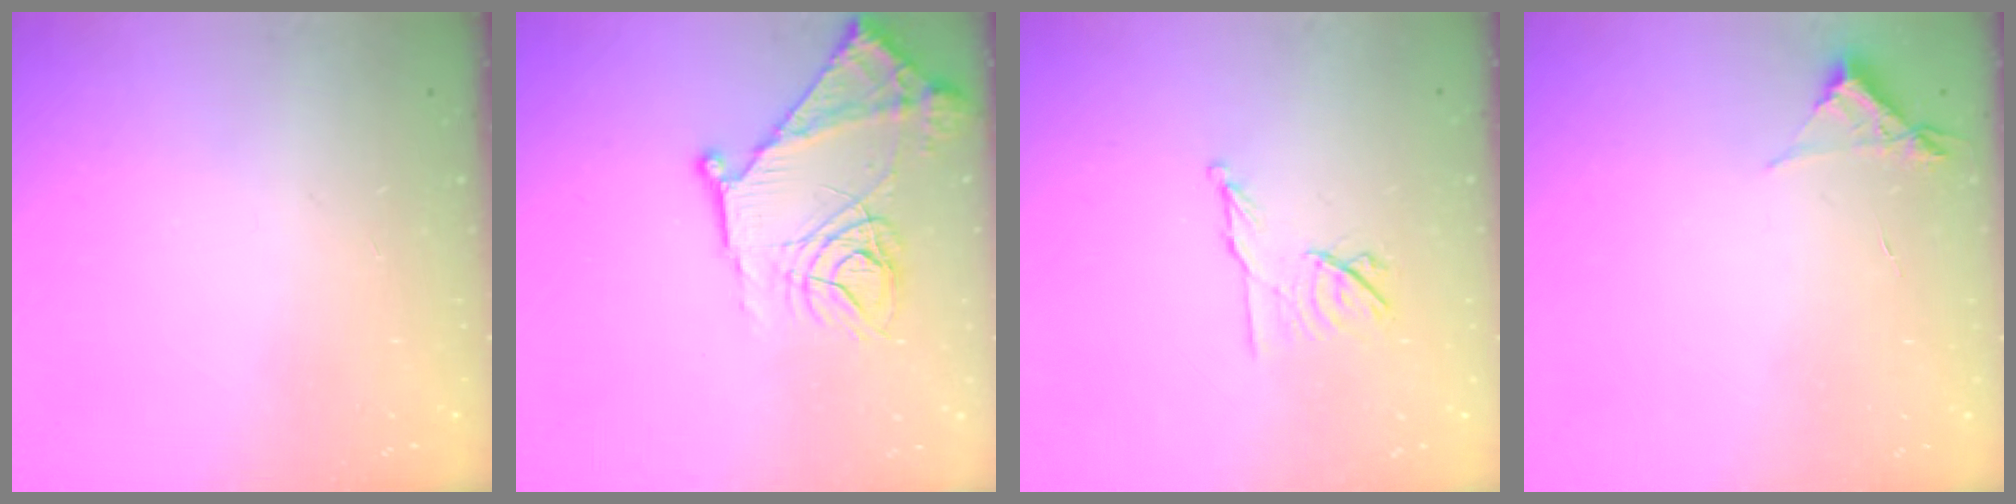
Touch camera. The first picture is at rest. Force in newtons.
{"total": 15.5, "press": 15.4, "slide": 1.4}
{"total": 8.1, "press": 8.0, "slide": 1.3}
{"total": 3.0, "press": 3.0, "slide": 0.3}